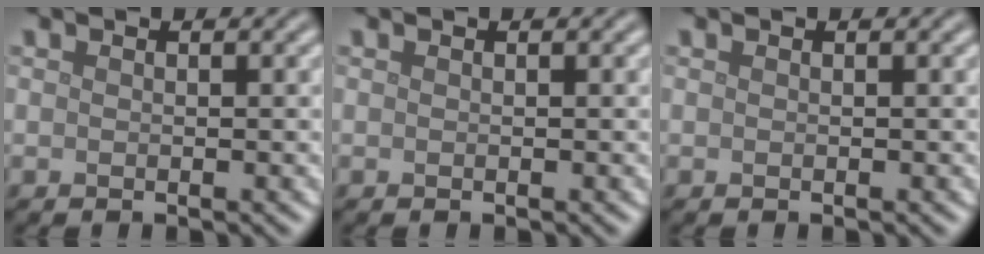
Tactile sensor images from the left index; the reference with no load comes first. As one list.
[{"total": 0.0}, {"total": 0.0}]